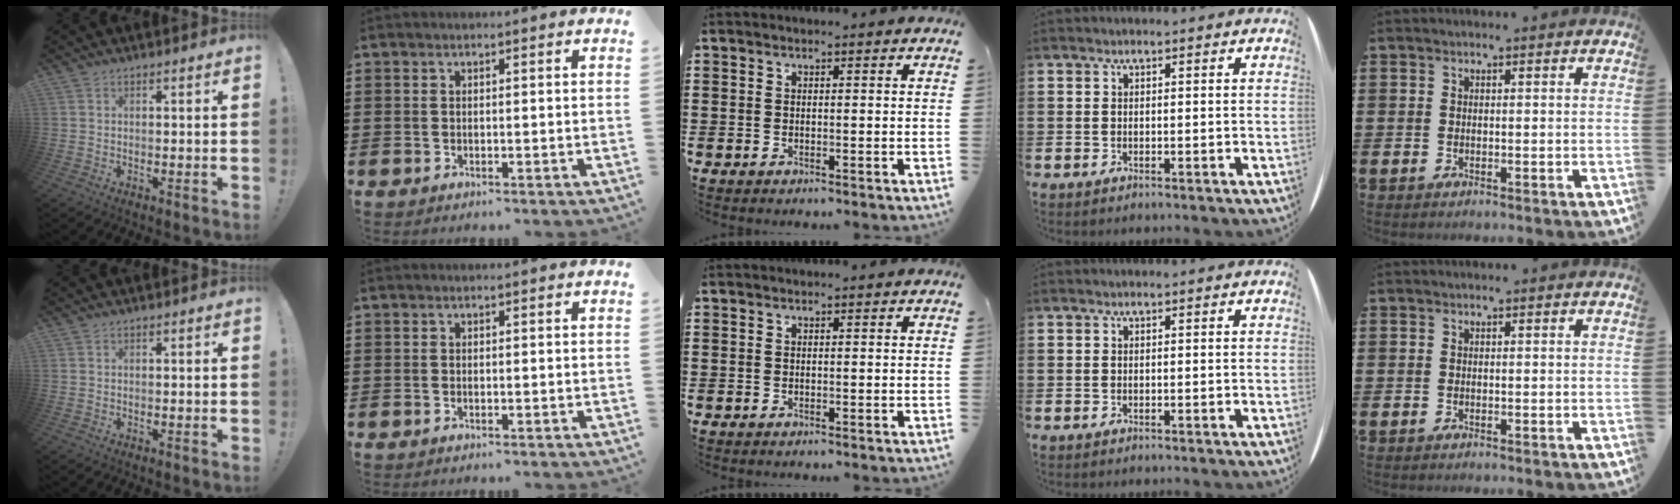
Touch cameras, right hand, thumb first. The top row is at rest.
{}